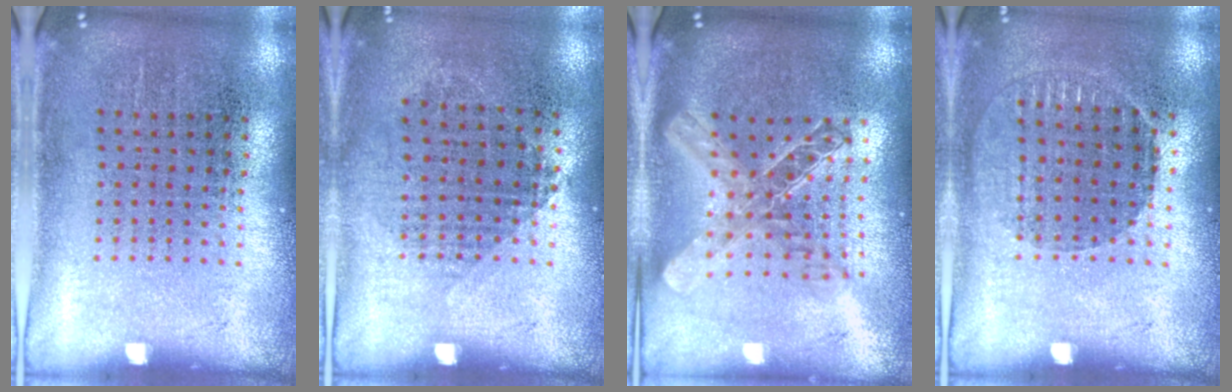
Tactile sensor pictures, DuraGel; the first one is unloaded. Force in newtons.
{"total": 0.8, "press": 0.7, "slide": 0.4}
{"total": 2.0, "press": 1.7, "slide": 1.0}
{"total": 0.9, "press": 0.9, "slide": 0.2}